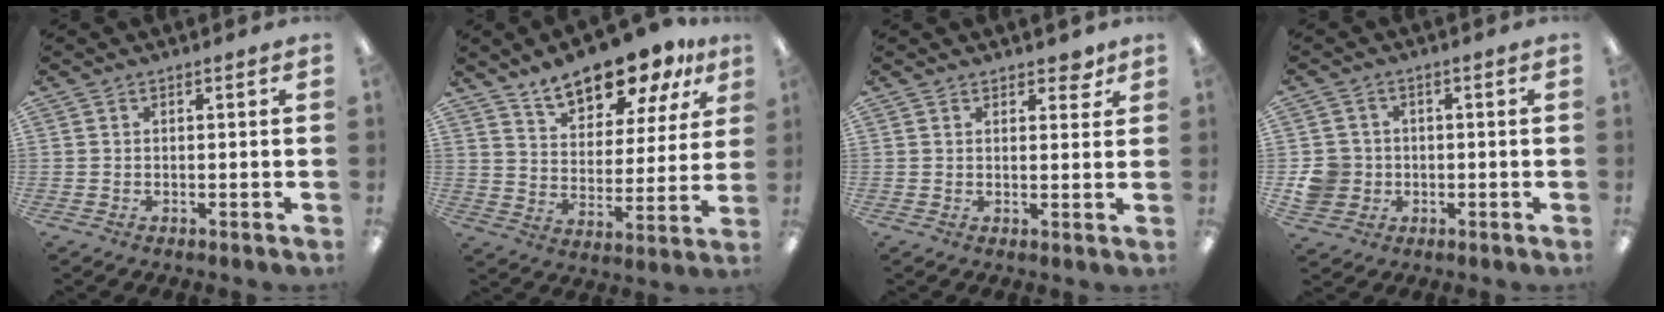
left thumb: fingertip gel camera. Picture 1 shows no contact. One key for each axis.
{"total": 14.5, "fx": 12.3, "fy": 5.2, "fz": 5.6, "tx": -0.089, "ty": -0.079, "tz": 0.221}
{"total": 3.2, "fx": 2.6, "fy": 1.5, "fz": 1.2, "tx": -0.004, "ty": -0.012, "tz": 0.043}
{"total": 6.5, "fx": -0.8, "fy": 6.2, "fz": 1.8, "tx": -0.046, "ty": 0.015, "tz": -0.009}